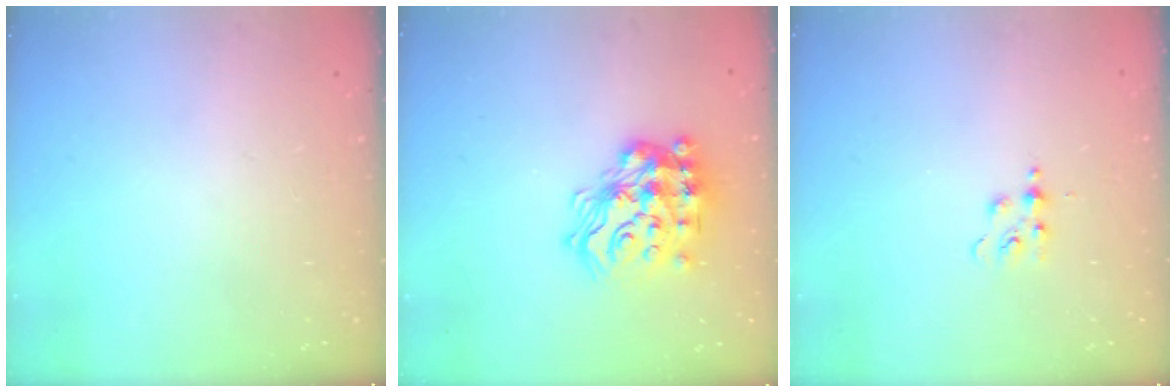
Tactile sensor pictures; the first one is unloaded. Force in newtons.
{"total": 19.6, "press": 19.5, "slide": 1.4}
{"total": 3.4, "press": 3.4, "slide": 0.4}